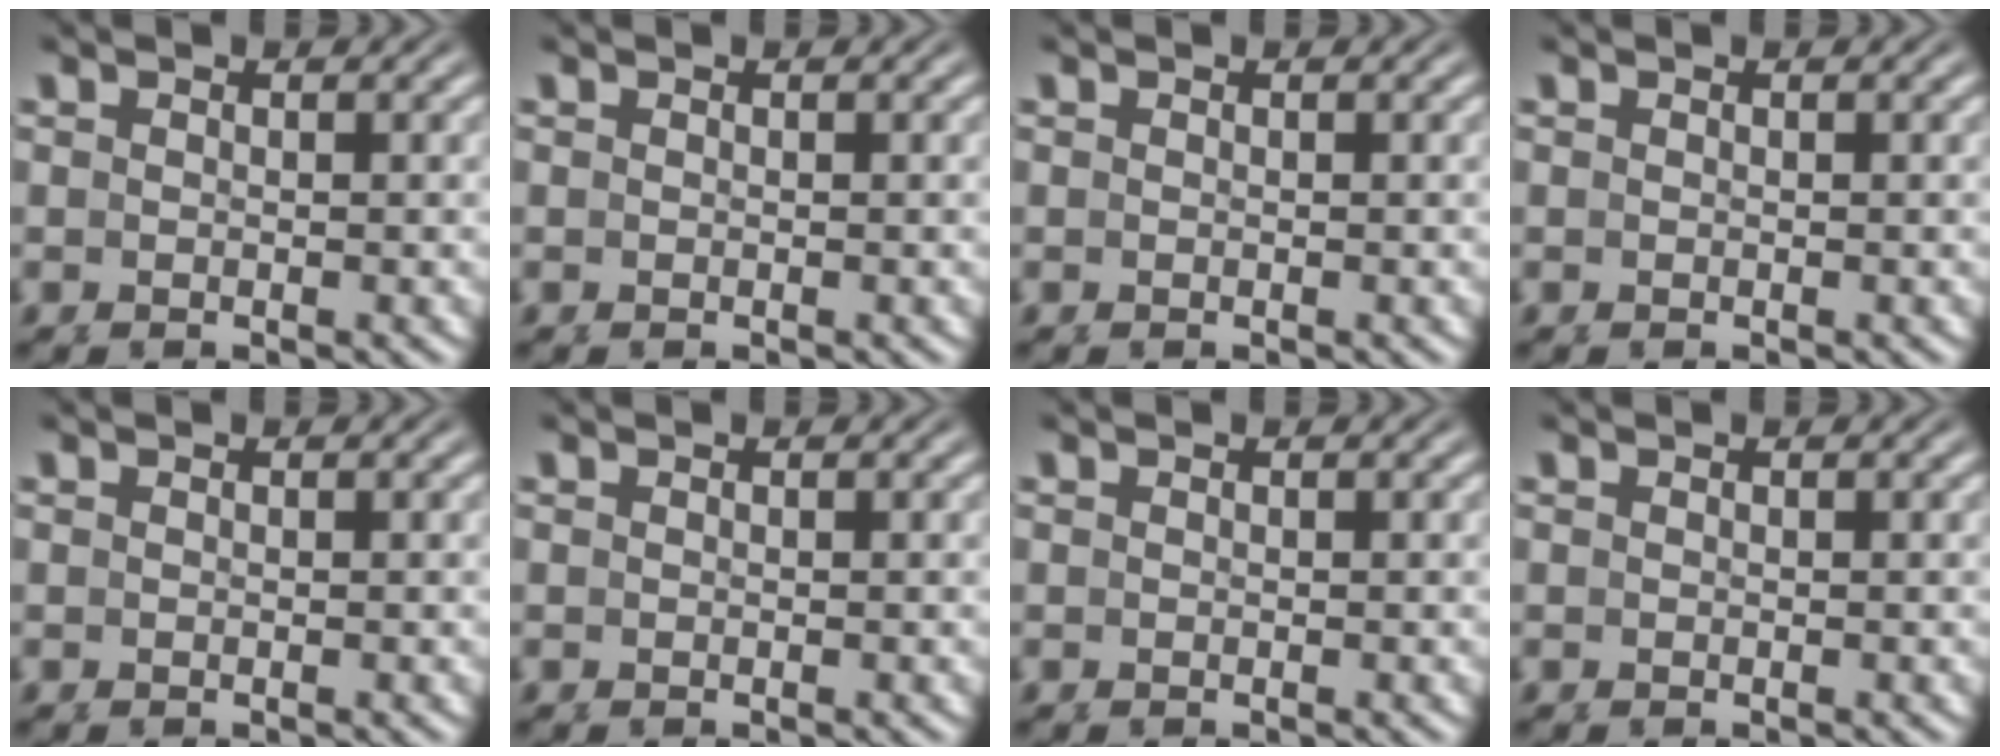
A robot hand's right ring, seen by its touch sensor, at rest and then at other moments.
{"total": 0.0}
{"total": 0.0}
{"total": 0.0}
{"total": 0.0}
{"total": 0.0}
{"total": 0.0}
{"total": 0.0}